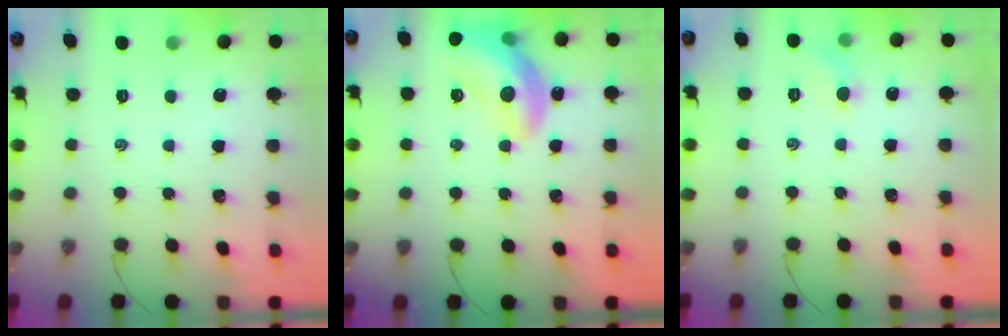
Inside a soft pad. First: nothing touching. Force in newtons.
{"total": 16.3, "press": 16.2, "slide": 2.1}
{"total": 6.0, "press": 5.7, "slide": 1.8}